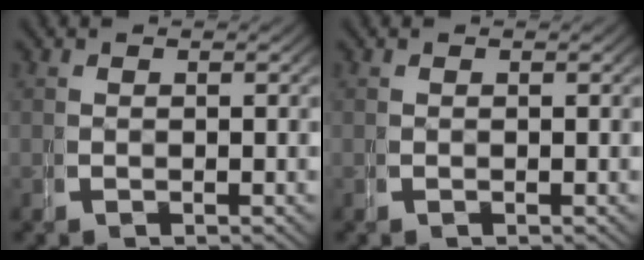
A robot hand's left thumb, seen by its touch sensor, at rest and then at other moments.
{"total": 0.0}